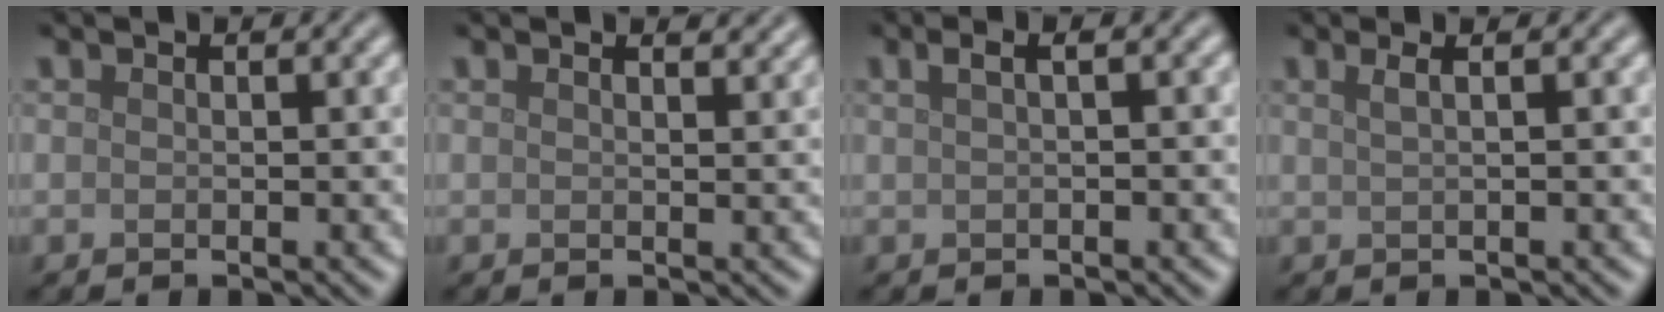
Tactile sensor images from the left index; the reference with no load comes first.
{"total": 1.4, "force": [1.3, 0.3, 0.4], "torque": [-0.006, -0.002, 0.012]}
{"total": 2.2, "force": [0.7, 0.8, 1.9], "torque": [-0.033, 0.009, 0.005]}
{"total": 2.4, "force": [1.0, 1.1, 1.8], "torque": [-0.013, 0.005, -0.008]}